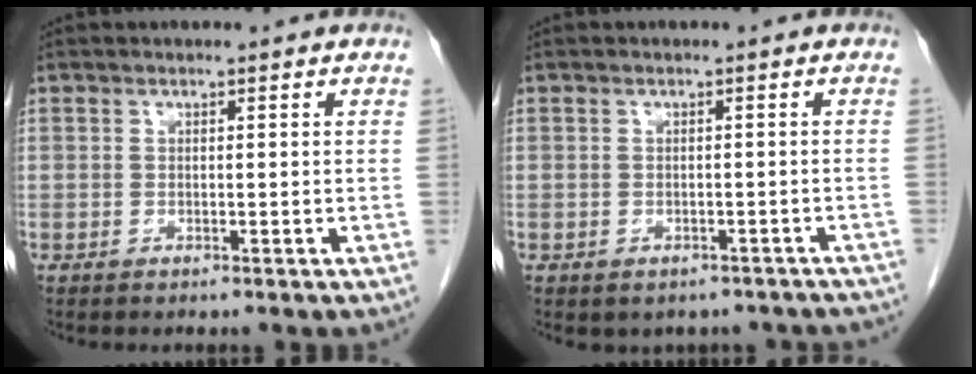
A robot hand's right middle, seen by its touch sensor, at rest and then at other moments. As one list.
[{"total": 6.2, "force": [-5.0, 3.3, 1.5], "torque": [-0.012, 0.014, -0.048]}]